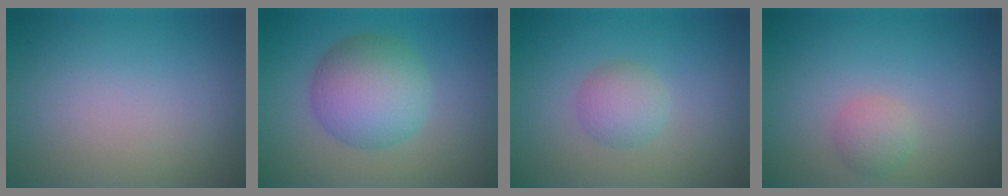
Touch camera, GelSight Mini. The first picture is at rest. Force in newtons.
{"total": 6.8, "press": 6.7, "slide": 0.1}
{"total": 2.4, "press": 2.4, "slide": 0.1}
{"total": 1.7, "press": 1.7, "slide": 0.2}